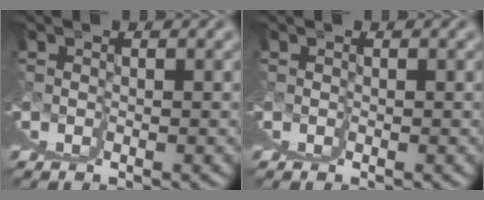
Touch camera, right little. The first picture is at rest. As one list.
[{"total": 0.0}]